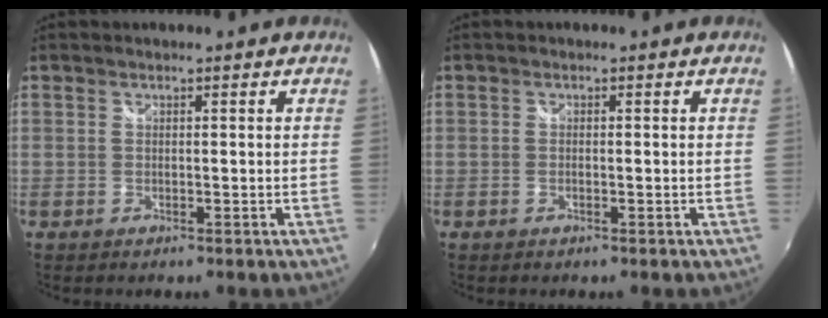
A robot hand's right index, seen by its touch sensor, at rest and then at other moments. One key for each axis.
{"total": 0.7, "fx": -0.2, "fy": 0.3, "fz": 0.6, "tx": -0.014, "ty": 0.000, "tz": -0.006}